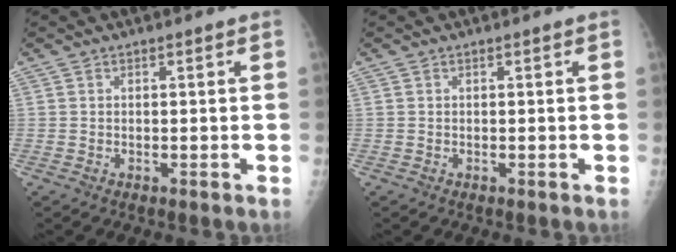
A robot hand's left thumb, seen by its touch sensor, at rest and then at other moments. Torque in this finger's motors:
{"motor_torque": [0.21, -0.38, 0.32, 0.29, 0.00]}